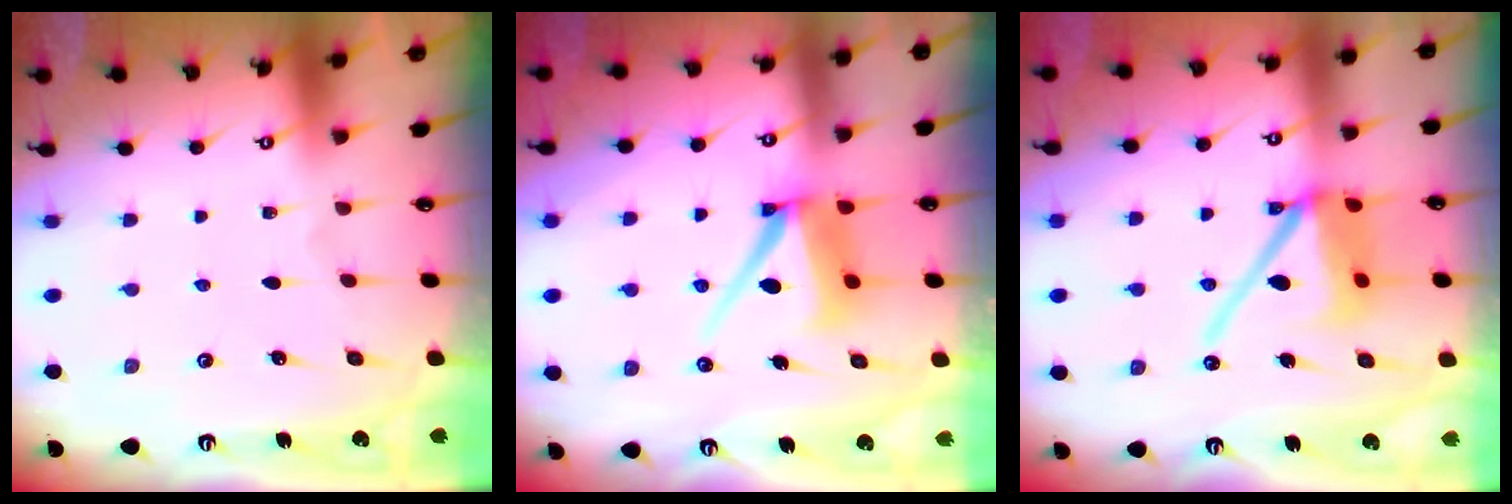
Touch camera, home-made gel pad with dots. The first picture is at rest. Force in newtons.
{"total": 9.6, "press": 9.5, "slide": 1.3}
{"total": 14.2, "press": 14.0, "slide": 2.2}